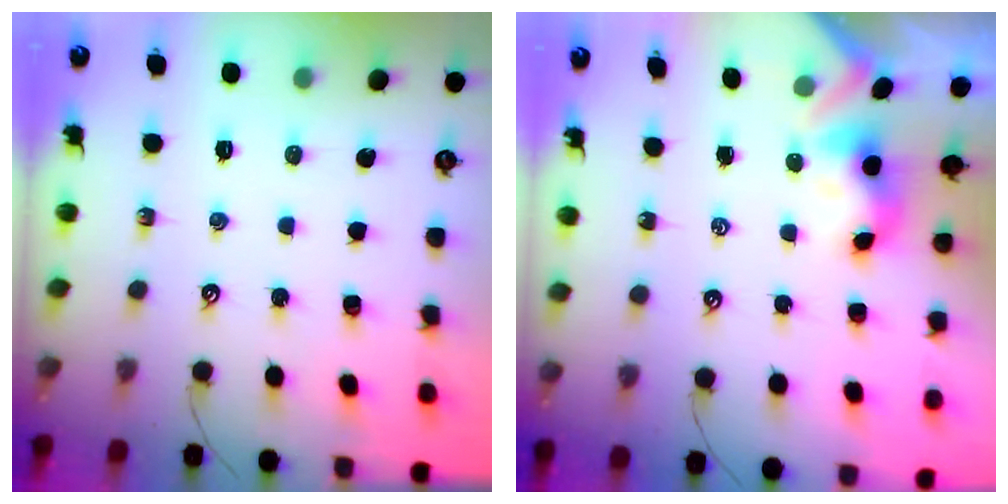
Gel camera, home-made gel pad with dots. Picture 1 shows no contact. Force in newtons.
{"total": 3.7, "press": 3.7, "slide": 0.2}